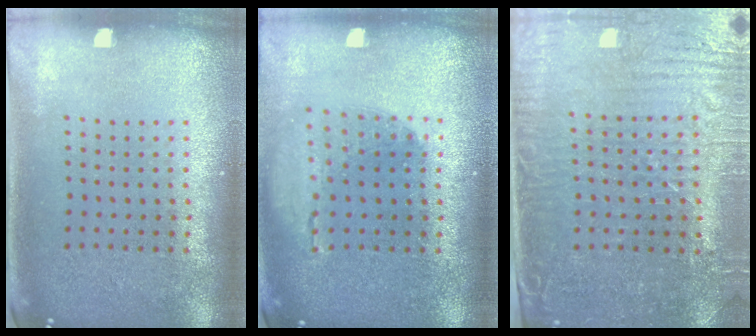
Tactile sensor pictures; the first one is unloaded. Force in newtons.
{"total": 1.1, "press": 1.1, "slide": 0.2}
{"total": 3.8, "press": 3.5, "slide": 1.6}